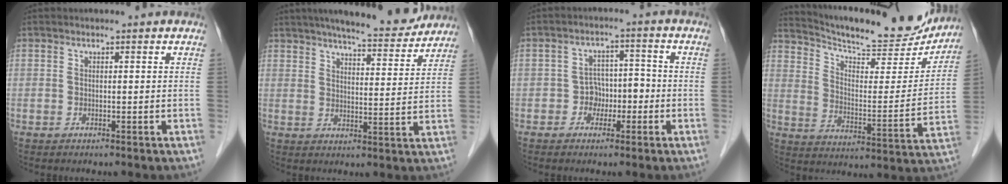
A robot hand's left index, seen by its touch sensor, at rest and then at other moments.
{"total": 13.2, "force": [11.8, 1.8, 5.6], "torque": [-0.080, -0.002, 0.158]}
{"total": 4.0, "force": [-1.6, 3.2, 1.7], "torque": [-0.024, 0.018, -0.028]}
{"total": 21.5, "force": [20.1, 3.0, 7.0], "torque": [-0.113, -0.032, 0.282]}